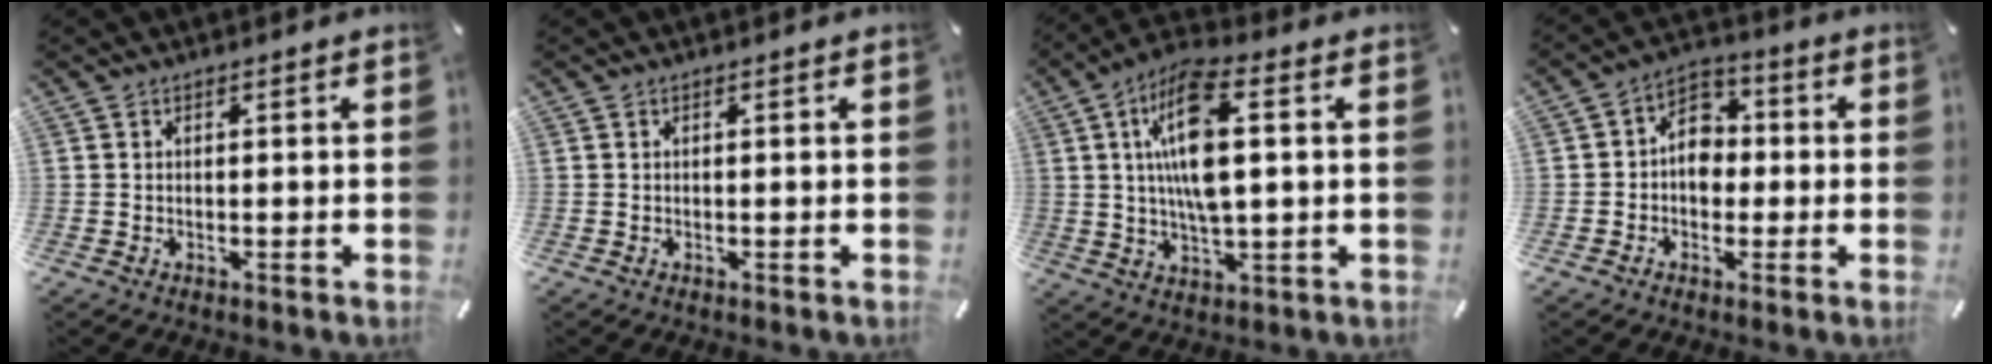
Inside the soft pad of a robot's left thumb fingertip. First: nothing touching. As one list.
[{"total": 0.0}, {"total": 15.1, "force": [2.6, 5.8, 13.7], "torque": [-0.274, -0.001, 0.041]}, {"total": 7.4, "force": [-1.1, 6.2, 3.9], "torque": [-0.070, 0.015, -0.023]}]